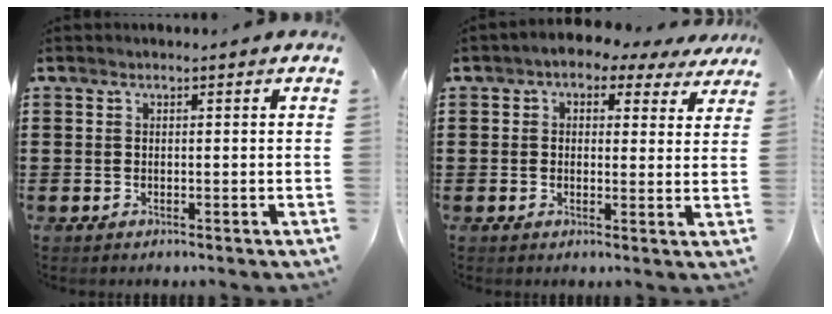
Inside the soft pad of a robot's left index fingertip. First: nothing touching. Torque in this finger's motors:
{"motor_torque": [2.14, 0.00, 0.23, 0.07]}